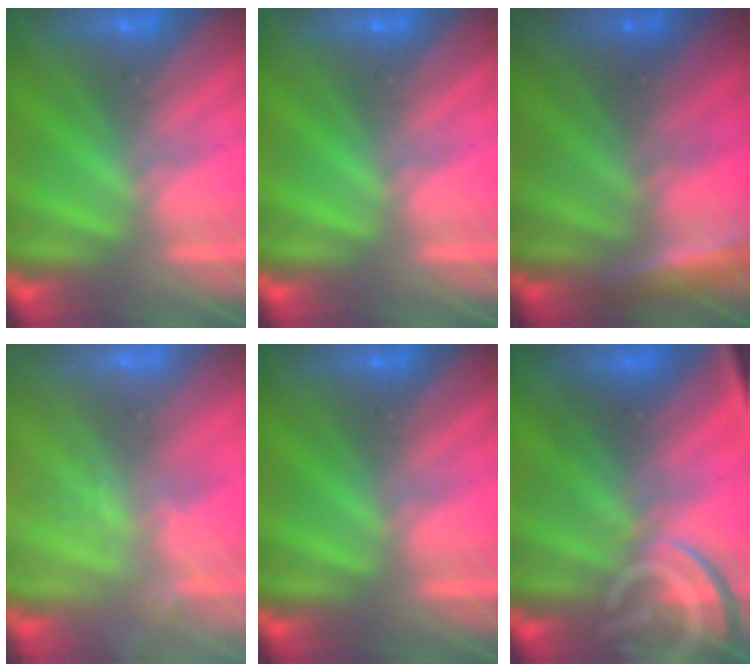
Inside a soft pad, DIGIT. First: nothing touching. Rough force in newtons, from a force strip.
{"total": 0.0}
{"total": 2.9}
{"total": 2.2}
{"total": 0.0}
{"total": 9.3}